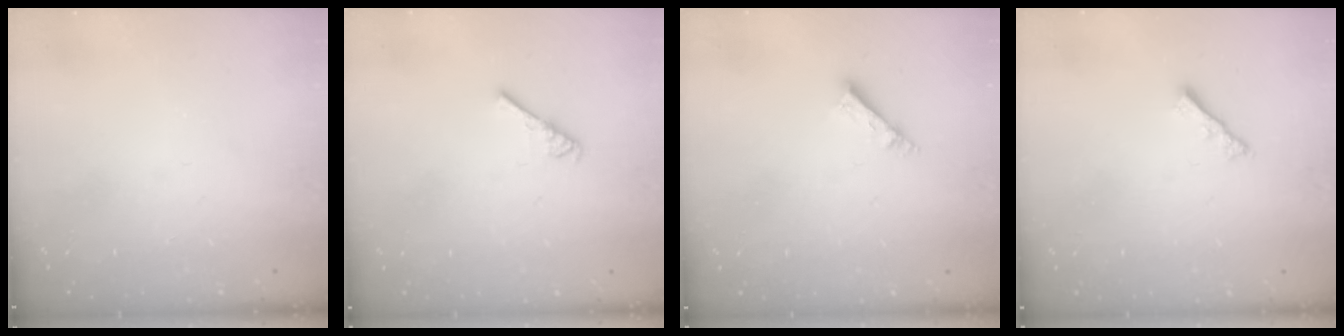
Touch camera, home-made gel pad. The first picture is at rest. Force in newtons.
{"total": 2.6, "press": 2.6, "slide": 0.5}
{"total": 3.9, "press": 3.8, "slide": 0.5}
{"total": 2.5, "press": 2.4, "slide": 0.5}